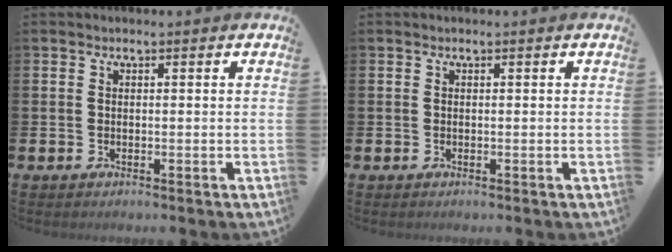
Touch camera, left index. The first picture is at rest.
{"total": 0.0}